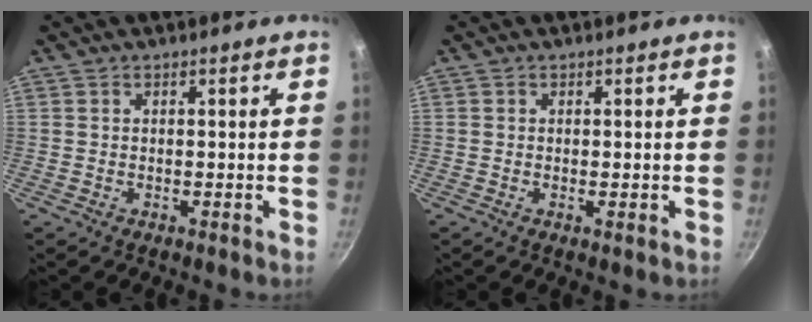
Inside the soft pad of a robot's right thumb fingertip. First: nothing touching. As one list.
[{"total": 0.6, "force": [0.0, 0.2, 0.6], "torque": [-0.012, -0.003, -0.002]}]